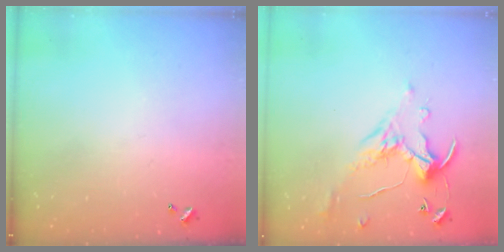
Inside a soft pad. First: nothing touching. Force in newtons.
{"total": 1.1, "press": 0.6, "slide": 0.9}